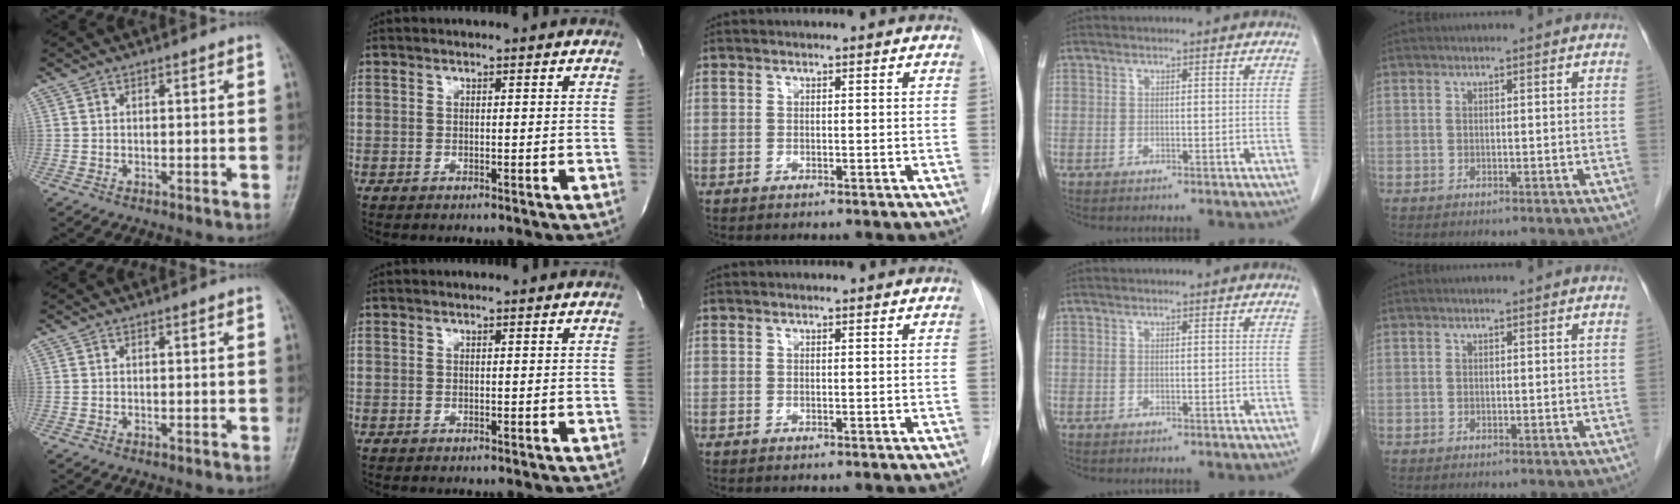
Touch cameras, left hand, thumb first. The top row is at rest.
{}